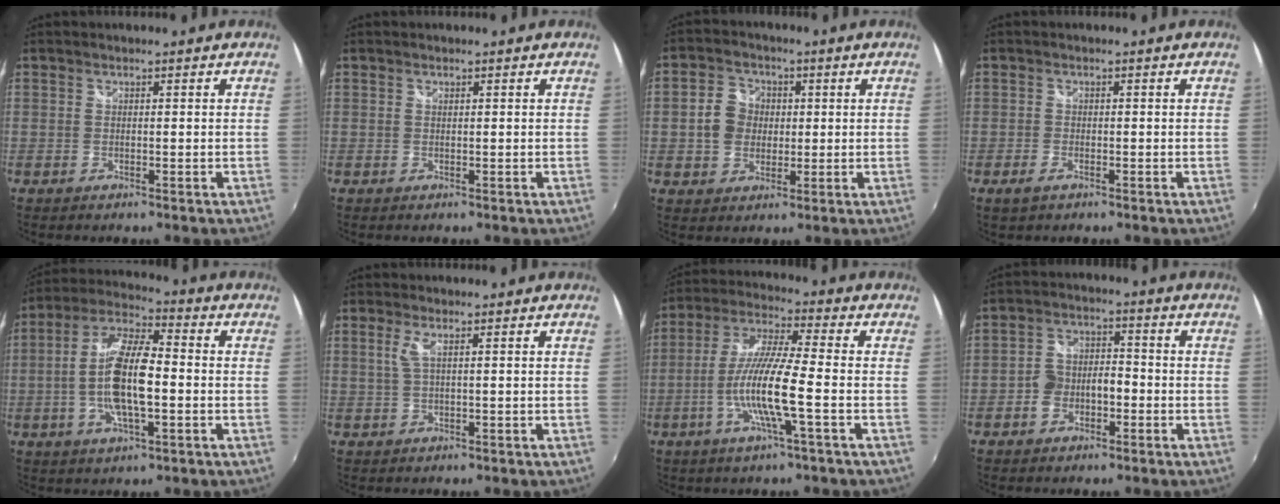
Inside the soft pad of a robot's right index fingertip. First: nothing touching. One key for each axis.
{"total": 0.0}
{"total": 6.6, "fx": 0.3, "fy": 5.7, "fz": 3.2, "tx": -0.065, "ty": 0.018, "tz": 0.005}
{"total": 2.3, "fx": -1.5, "fy": 1.0, "fz": 1.4, "tx": -0.032, "ty": -0.005, "tz": -0.029}
{"total": 13.4, "fx": -1.9, "fy": 4.3, "fz": 12.6, "tx": -0.253, "ty": 0.005, "tz": -0.040}
{"total": 2.0, "fx": 0.4, "fy": -0.2, "fz": 1.9, "tx": -0.037, "ty": 0.000, "tz": 0.009}
{"total": 11.6, "fx": -3.6, "fy": 0.1, "fz": 11.0, "tx": -0.221, "ty": -0.003, "tz": -0.070}
{"total": 5.6, "fx": -2.5, "fy": 3.9, "fz": 3.2, "tx": -0.066, "ty": 0.015, "tz": -0.041}